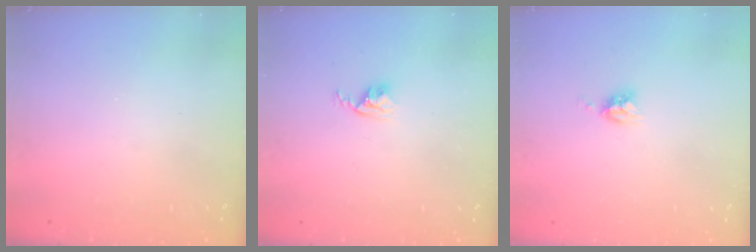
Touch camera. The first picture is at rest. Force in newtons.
{"total": 2.9, "press": 2.9, "slide": 0.4}
{"total": 4.7, "press": 4.6, "slide": 0.4}